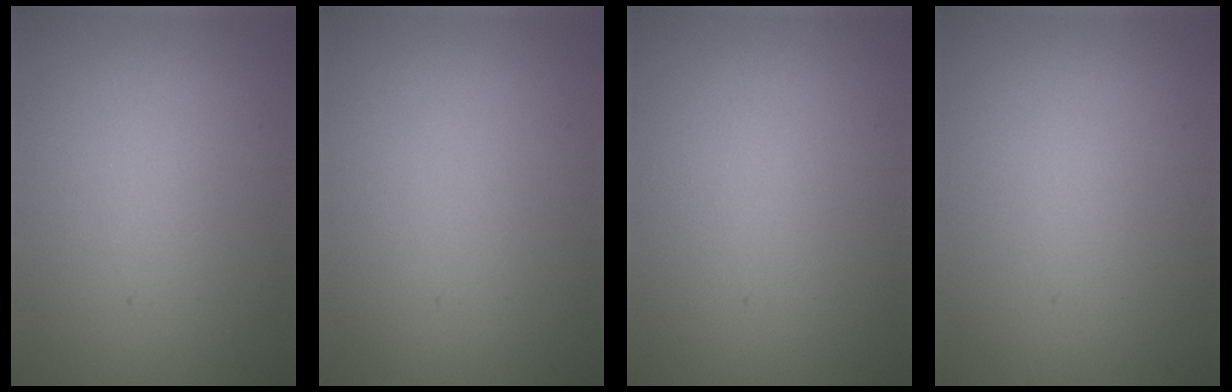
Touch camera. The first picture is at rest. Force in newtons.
{"total": 0.0}
{"total": 0.0}
{"total": 0.0}